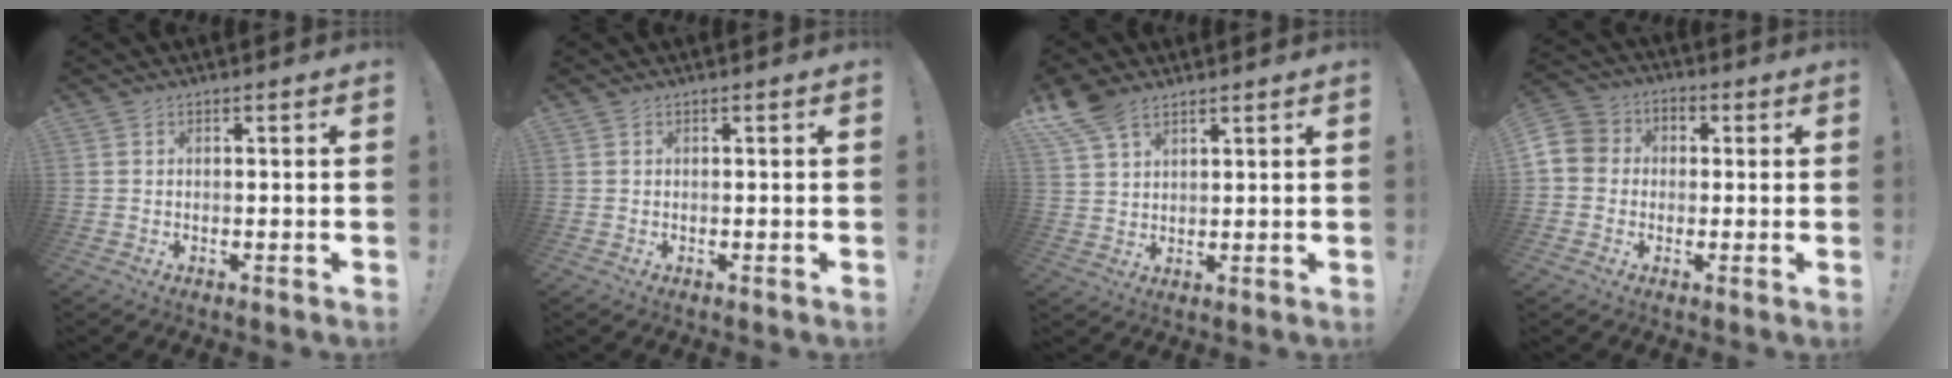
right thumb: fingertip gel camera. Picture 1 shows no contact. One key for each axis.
{"total": 0.0}
{"total": 7.7, "fx": 5.6, "fy": 3.4, "fz": 4.0, "tx": -0.075, "ty": -0.023, "tz": 0.110}
{"total": 7.2, "fx": -1.3, "fy": 6.6, "fz": 2.4, "tx": -0.048, "ty": 0.024, "tz": -0.022}